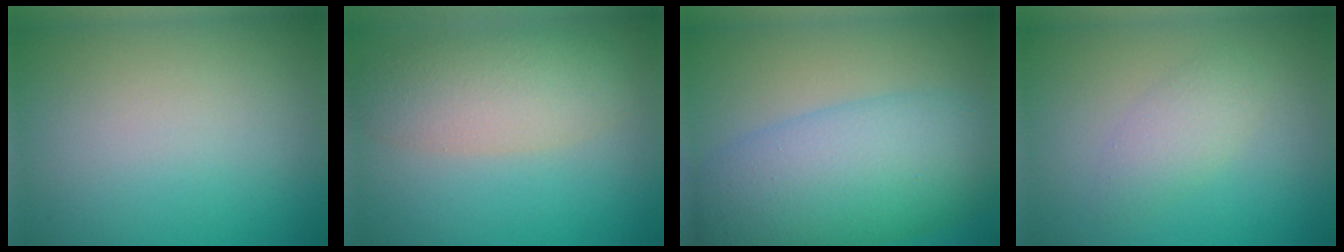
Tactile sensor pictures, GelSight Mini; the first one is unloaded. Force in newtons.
{"total": 5.0, "press": 5.0, "slide": 0.3}
{"total": 9.7, "press": 9.7, "slide": 0.1}
{"total": 2.1, "press": 2.1, "slide": 0.0}